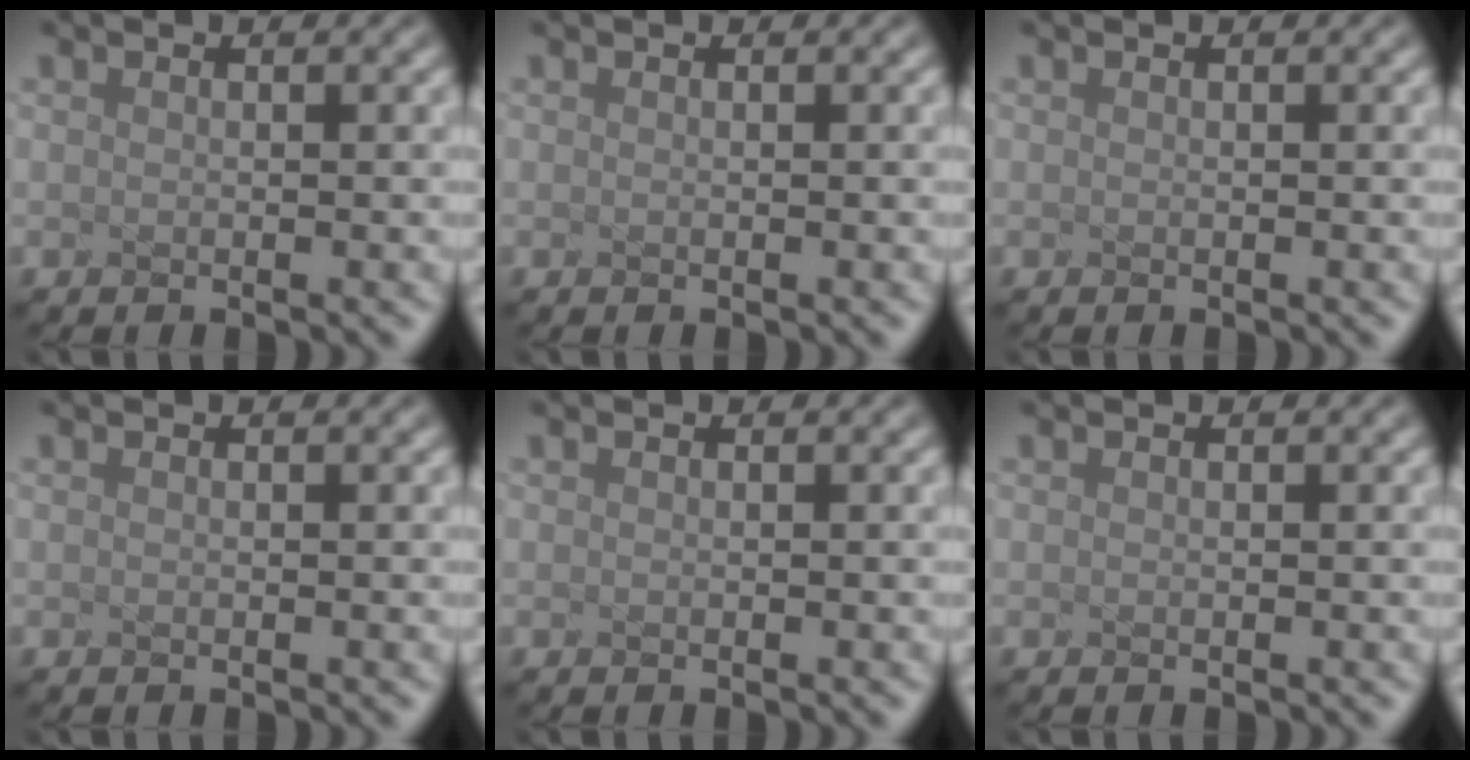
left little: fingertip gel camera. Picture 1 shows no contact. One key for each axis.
{"total": 0.0}
{"total": 0.0}
{"total": 0.0}
{"total": 0.0}
{"total": 0.0}